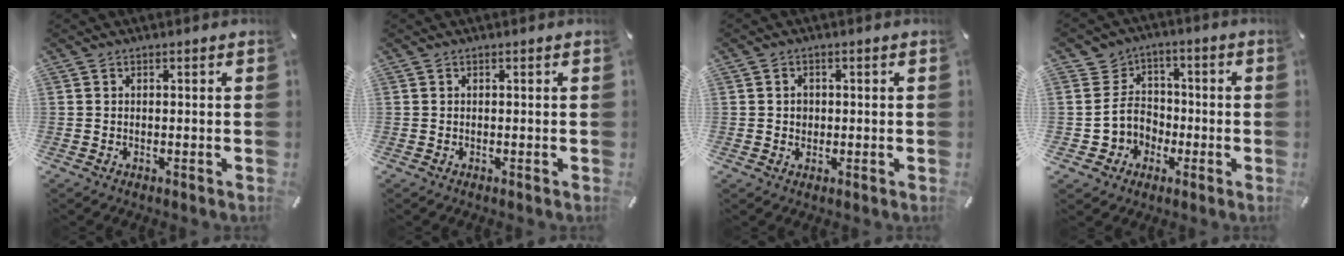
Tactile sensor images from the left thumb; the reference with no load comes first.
{"total": 0.0}
{"total": 2.3, "force": [0.1, 2.2, 0.8], "torque": [-0.012, 0.004, -0.002]}
{"total": 10.1, "force": [-1.8, 9.9, 0.5], "torque": [-0.008, 0.021, -0.025]}